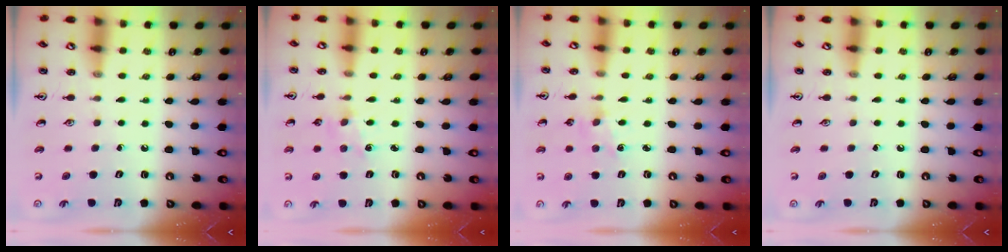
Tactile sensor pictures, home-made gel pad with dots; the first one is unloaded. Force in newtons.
{"total": 1.7, "press": 1.7, "slide": 0.3}
{"total": 1.7, "press": 1.7, "slide": 0.3}
{"total": 0.0}